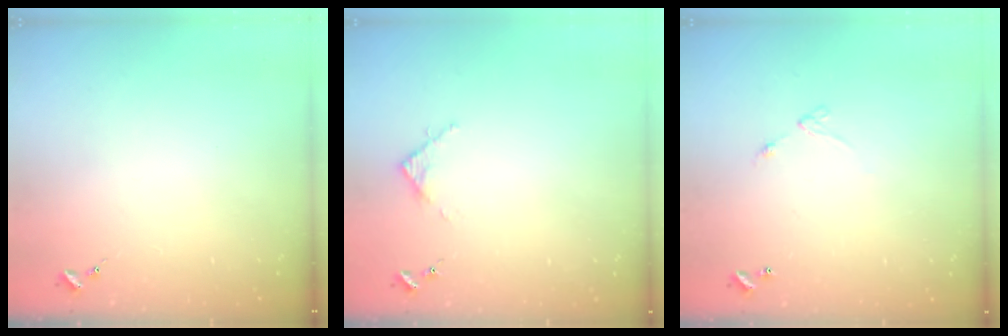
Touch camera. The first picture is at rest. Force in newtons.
{"total": 2.8, "press": 2.8, "slide": 0.4}
{"total": 4.6, "press": 4.6, "slide": 0.5}